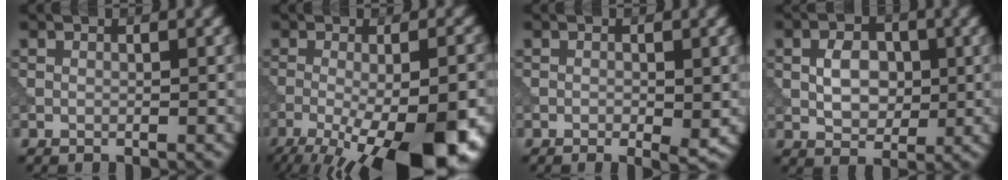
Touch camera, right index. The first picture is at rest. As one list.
[{"total": 14.7, "force": [-6.8, 5.0, 12.0], "torque": [-0.172, -0.026, -0.098]}, {"total": 2.0, "force": [-0.2, 0.7, 1.8], "torque": [-0.022, -0.009, -0.002]}, {"total": 3.7, "force": [0.0, 2.6, 2.7], "torque": [-0.044, -0.001, -0.003]}]